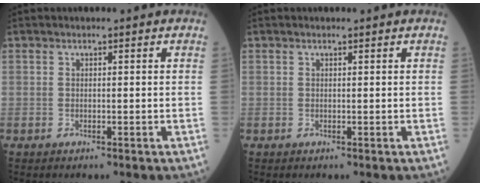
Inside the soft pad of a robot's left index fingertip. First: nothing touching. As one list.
[{"total": 0.6, "force": [0.4, 0.0, 0.4], "torque": [-0.010, 0.001, 0.007]}]